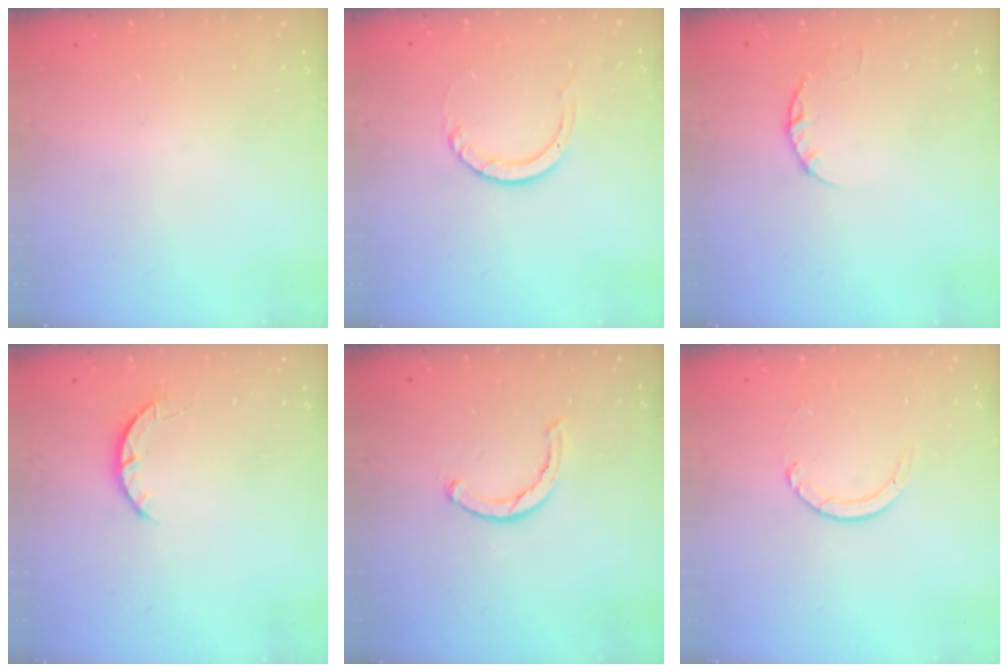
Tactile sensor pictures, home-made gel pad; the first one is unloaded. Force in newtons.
{"total": 3.0, "press": 3.0, "slide": 0.3}
{"total": 2.4, "press": 2.3, "slide": 0.4}
{"total": 3.4, "press": 3.4, "slide": 0.6}
{"total": 2.3, "press": 2.2, "slide": 0.5}
{"total": 2.7, "press": 2.7, "slide": 0.3}